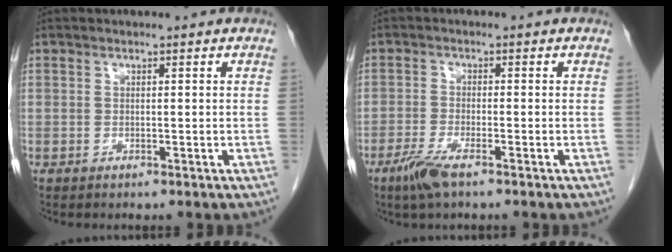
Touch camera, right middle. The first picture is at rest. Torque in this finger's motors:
{"motor_torque": [-0.05, -0.13, 0.05, 0.05]}